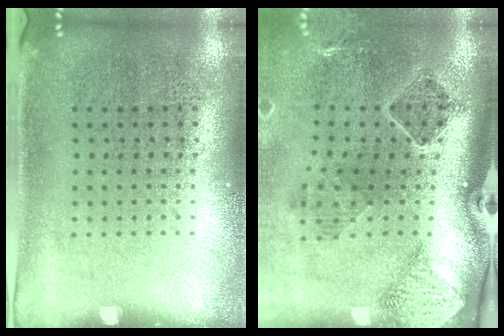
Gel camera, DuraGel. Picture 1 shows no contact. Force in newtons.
{"total": 1.9, "press": 1.6, "slide": 1.0}